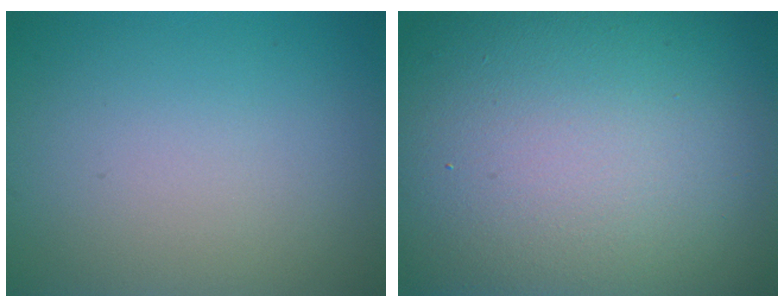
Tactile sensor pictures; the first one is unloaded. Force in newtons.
{"total": 21.4, "press": 21.3, "slide": 0.6}